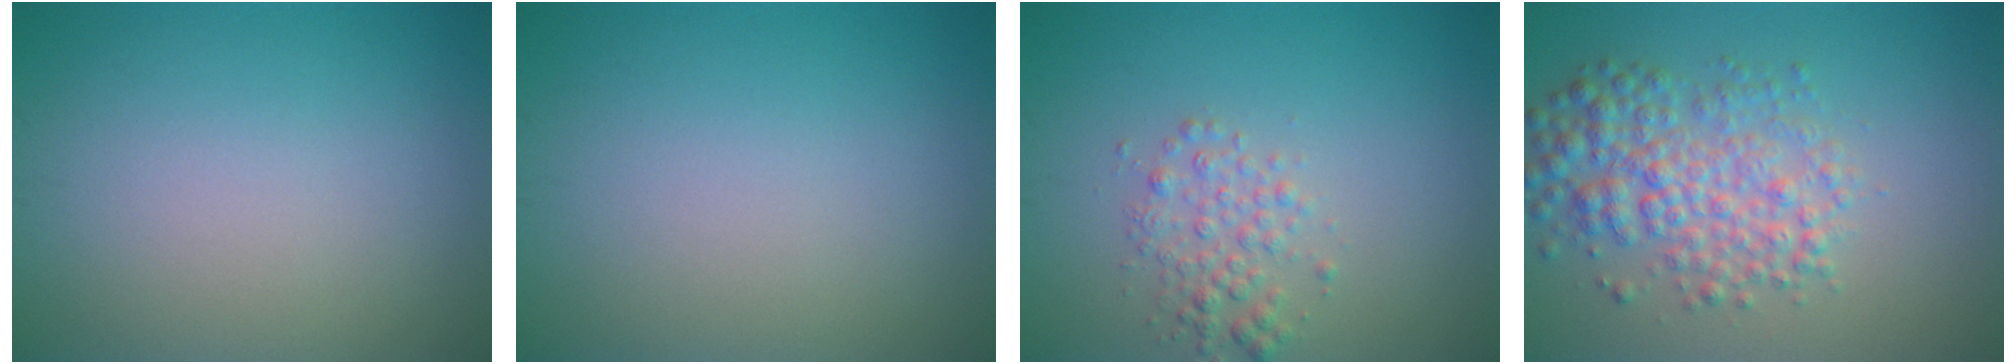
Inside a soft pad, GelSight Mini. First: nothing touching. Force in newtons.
{"total": 0.0}
{"total": 2.2, "press": 2.2, "slide": 0.0}
{"total": 5.0, "press": 5.0, "slide": 0.1}